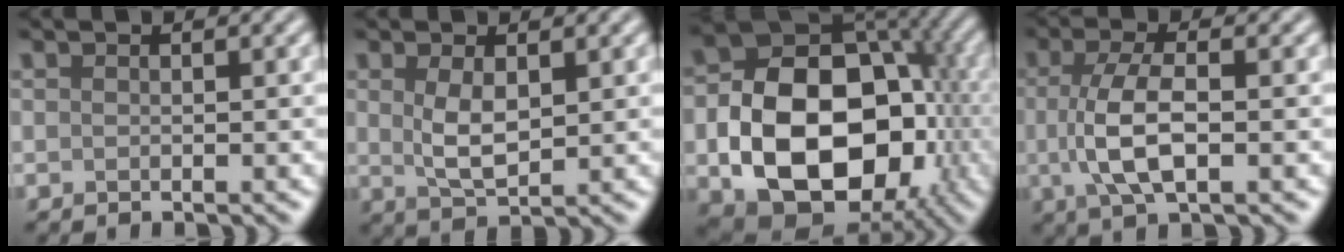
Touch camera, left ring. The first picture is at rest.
{"total": 3.1, "force": [0.7, 1.4, 2.7], "torque": [-0.060, -0.004, 0.018]}
{"total": 15.4, "force": [-3.3, 10.7, 10.6], "torque": [-0.155, -0.020, -0.061]}
{"total": 5.3, "force": [-0.3, 2.0, 4.9], "torque": [-0.104, -0.001, -0.008]}